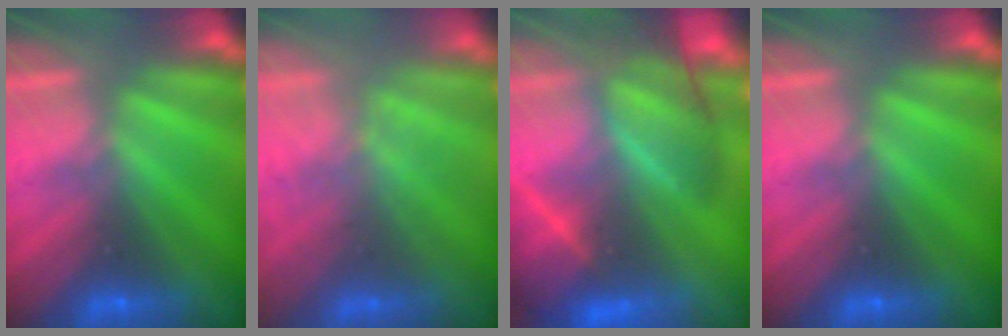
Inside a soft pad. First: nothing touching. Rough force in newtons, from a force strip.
{"total": 1.7}
{"total": 7.3}
{"total": 0.0}